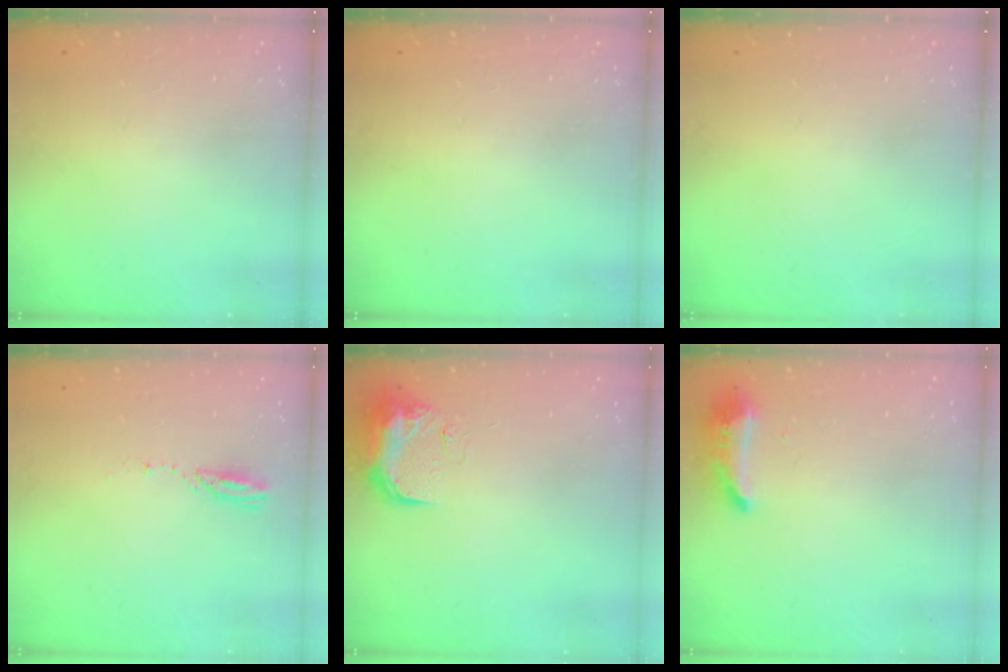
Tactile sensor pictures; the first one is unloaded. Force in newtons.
{"total": 0.0}
{"total": 0.0}
{"total": 2.9, "press": 2.9, "slide": 0.2}
{"total": 16.9, "press": 11.4, "slide": 12.5}
{"total": 9.1, "press": 9.1, "slide": 0.7}